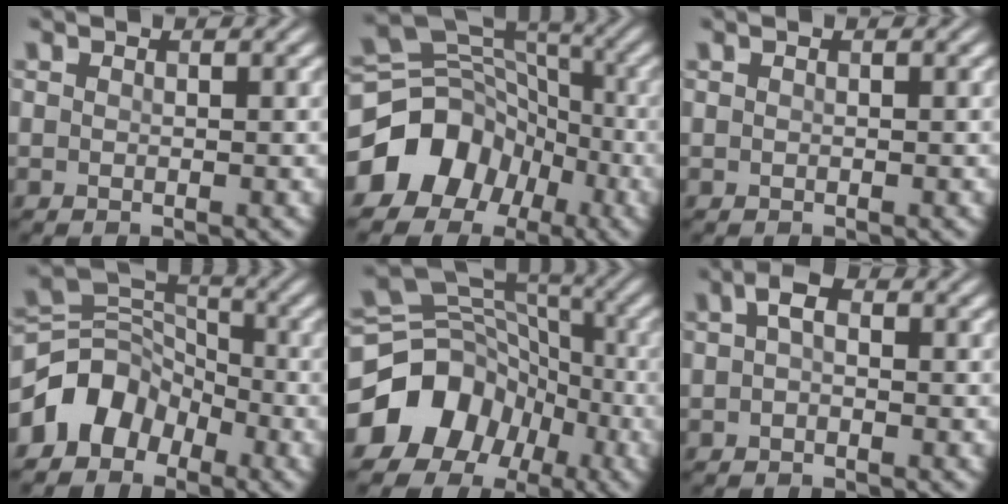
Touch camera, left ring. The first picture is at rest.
{"total": 8.9, "force": [-3.9, 7.3, 3.2], "torque": [-0.055, 0.018, -0.086]}
{"total": 0.0}
{"total": 5.5, "force": [-3.2, 4.1, 1.9], "torque": [-0.018, 0.009, -0.071]}
{"total": 10.4, "force": [-4.4, 8.6, 3.9], "torque": [-0.078, 0.014, -0.094]}
{"total": 1.7, "force": [0.1, 0.9, 1.4], "torque": [-0.027, 0.006, -0.004]}